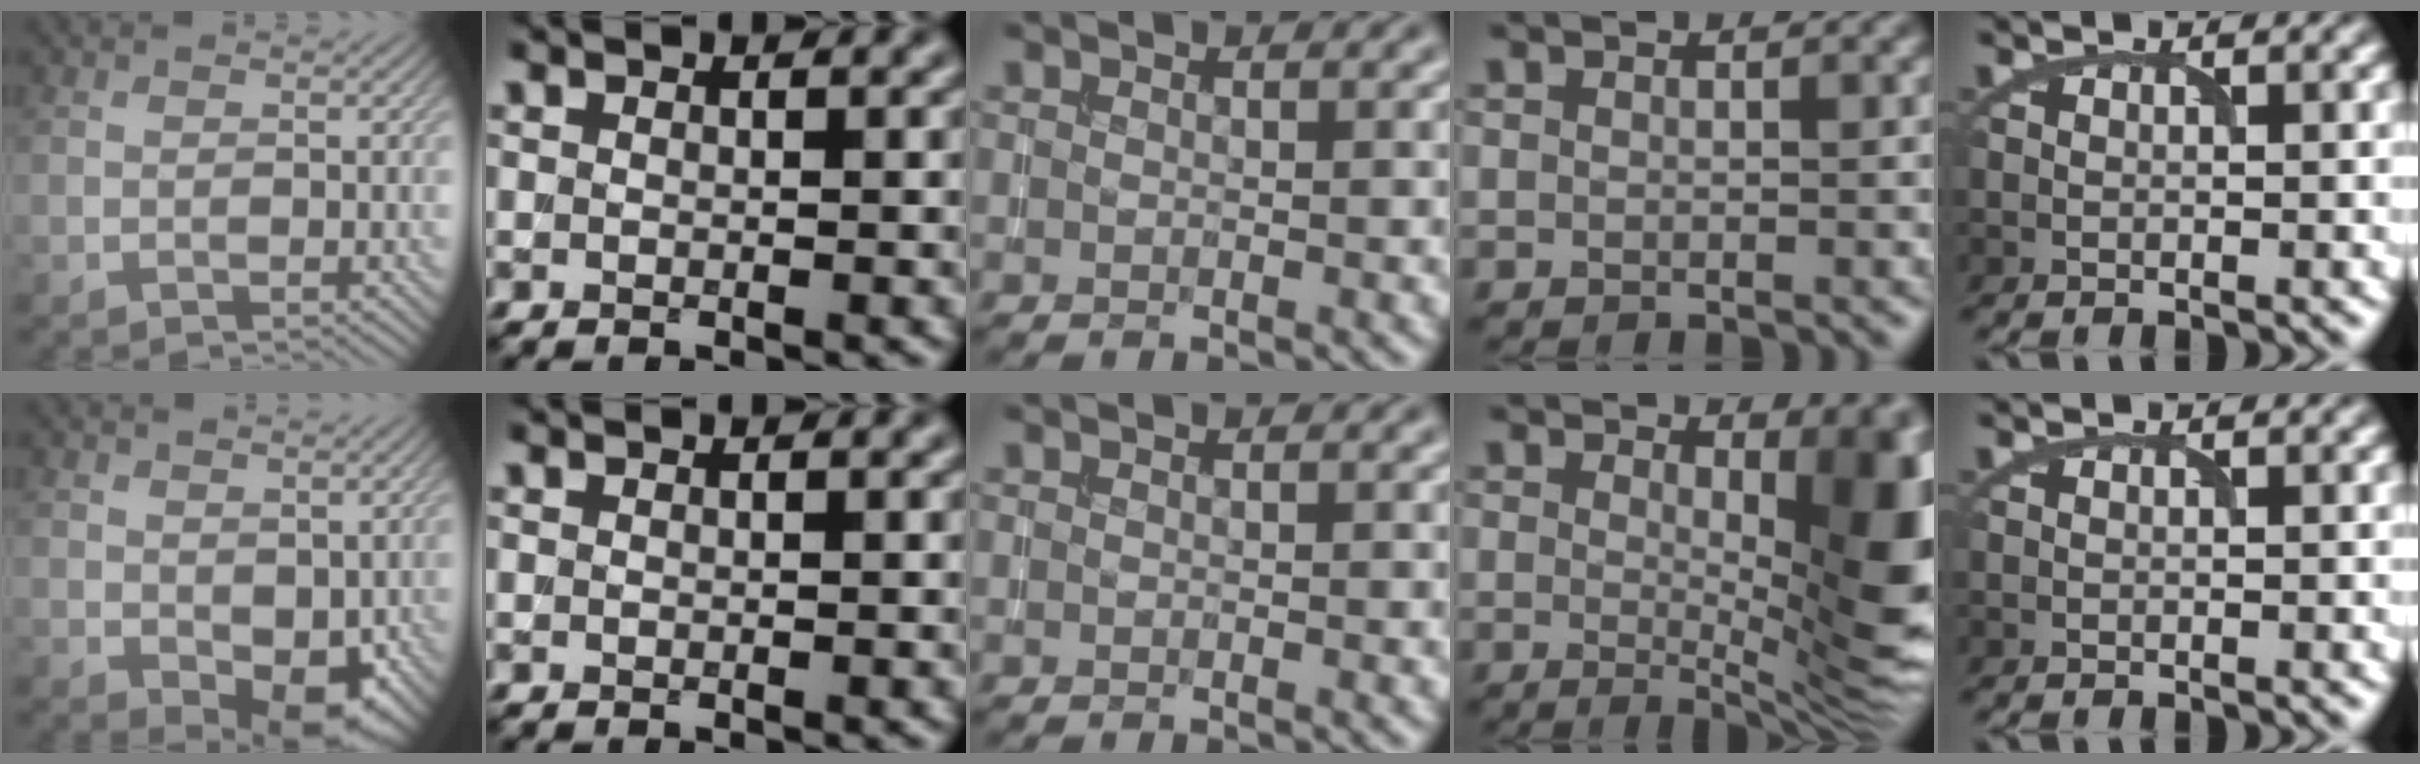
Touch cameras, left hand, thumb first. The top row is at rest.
{"thumb": {"total": 6.7, "force": [-0.4, 4.4, 5.1], "torque": [-0.084, -0.025, 0.005]}, "ring": {"total": 11.2, "force": [1.1, 3.8, 10.5], "torque": [-0.106, -0.014, 0.023]}}